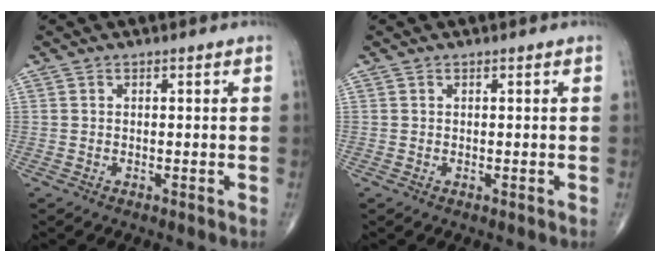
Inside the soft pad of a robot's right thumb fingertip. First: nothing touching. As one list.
[{"total": 0.0}]